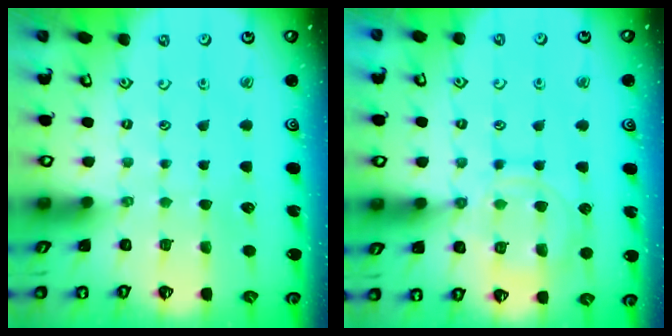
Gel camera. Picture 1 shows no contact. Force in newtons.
{"total": 13.1, "press": 13.1, "slide": 1.1}